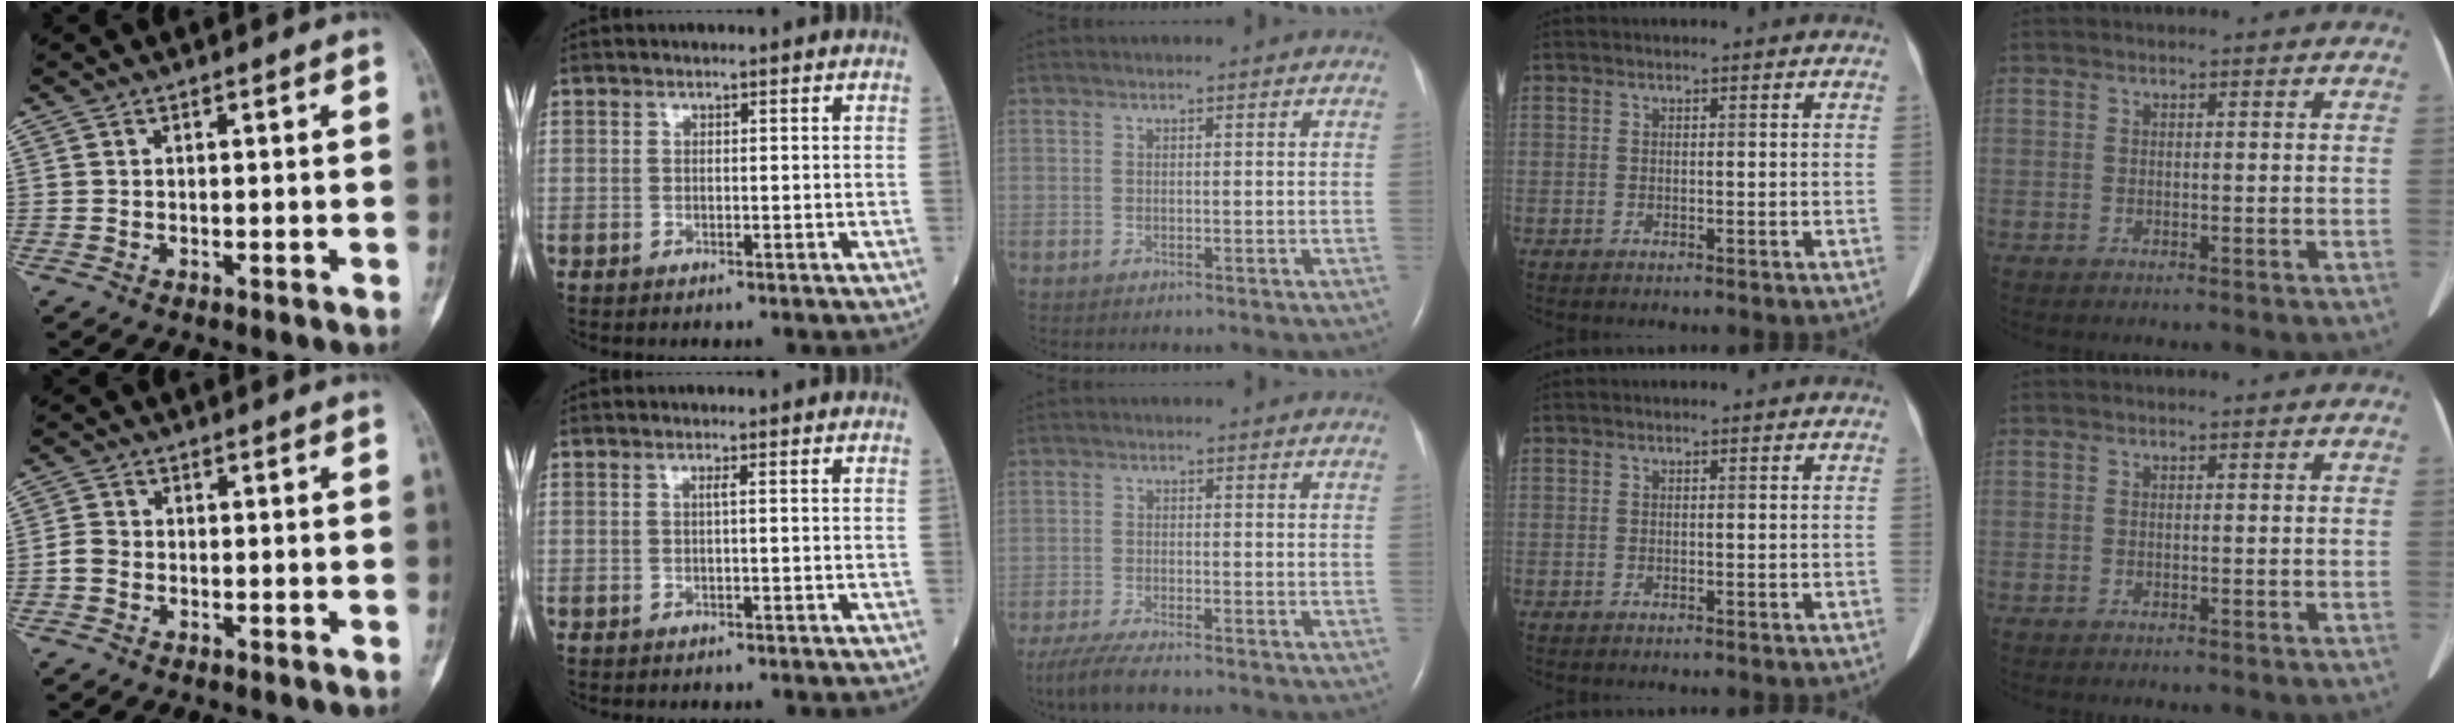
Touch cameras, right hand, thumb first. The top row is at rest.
{"thumb": {"total": 2.4, "force": [-0.8, 1.9, 1.2], "torque": [-0.019, 0.007, -0.021]}, "index": {"total": 0.6, "force": [0.1, -0.2, 0.5], "torque": [-0.011, -0.001, 0.003]}, "middle": {"total": 6.1, "force": [-4.9, 0.7, 3.6], "torque": [-0.072, -0.019, -0.086]}}